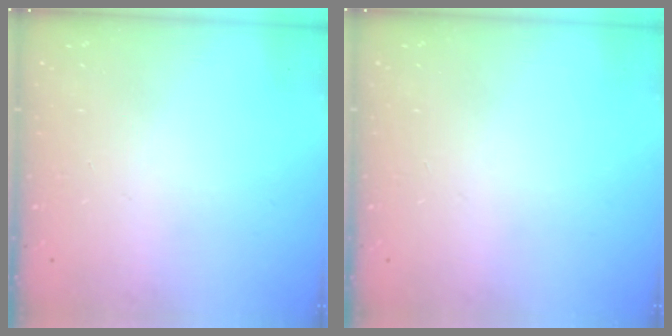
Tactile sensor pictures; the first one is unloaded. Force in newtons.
{"total": 0.0}